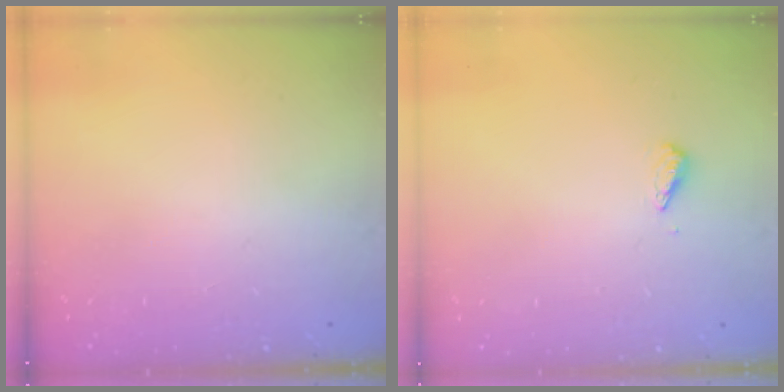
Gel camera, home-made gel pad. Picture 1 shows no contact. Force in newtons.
{"total": 2.9, "press": 2.9, "slide": 0.4}